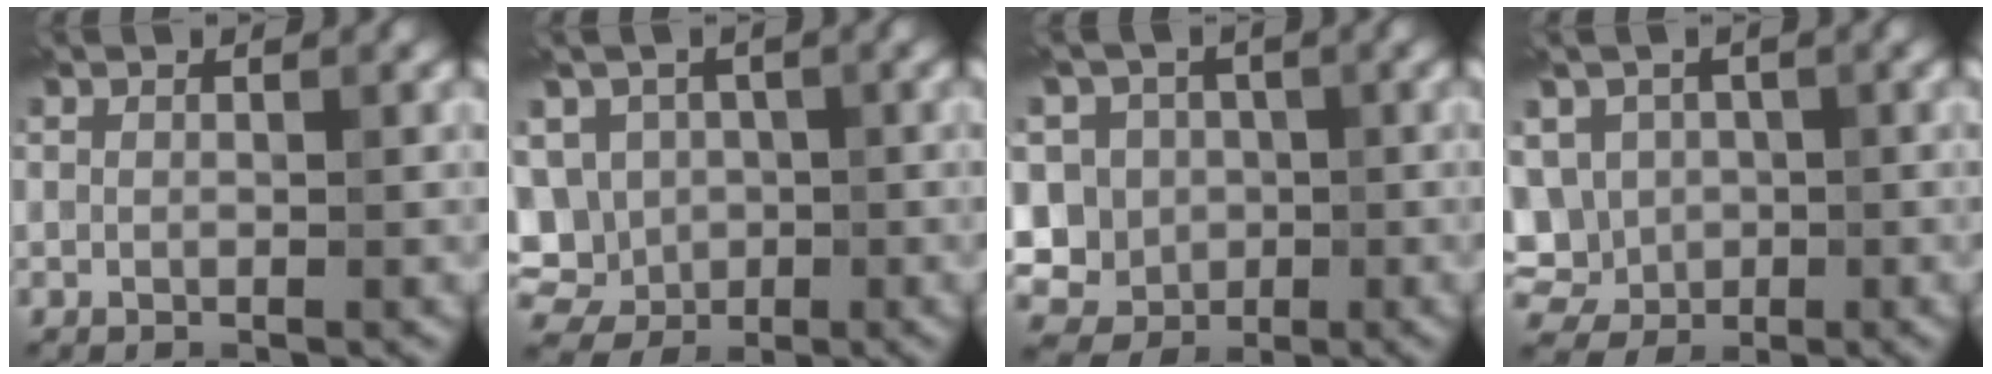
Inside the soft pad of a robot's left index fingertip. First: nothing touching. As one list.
[{"total": 11.6, "force": [-1.9, 10.6, 4.3], "torque": [-0.100, -0.002, -0.051]}, {"total": 12.6, "force": [-0.6, 11.8, 4.3], "torque": [-0.105, 0.022, -0.035]}, {"total": 9.6, "force": [-1.0, 8.7, 3.9], "torque": [-0.091, 0.004, -0.043]}]